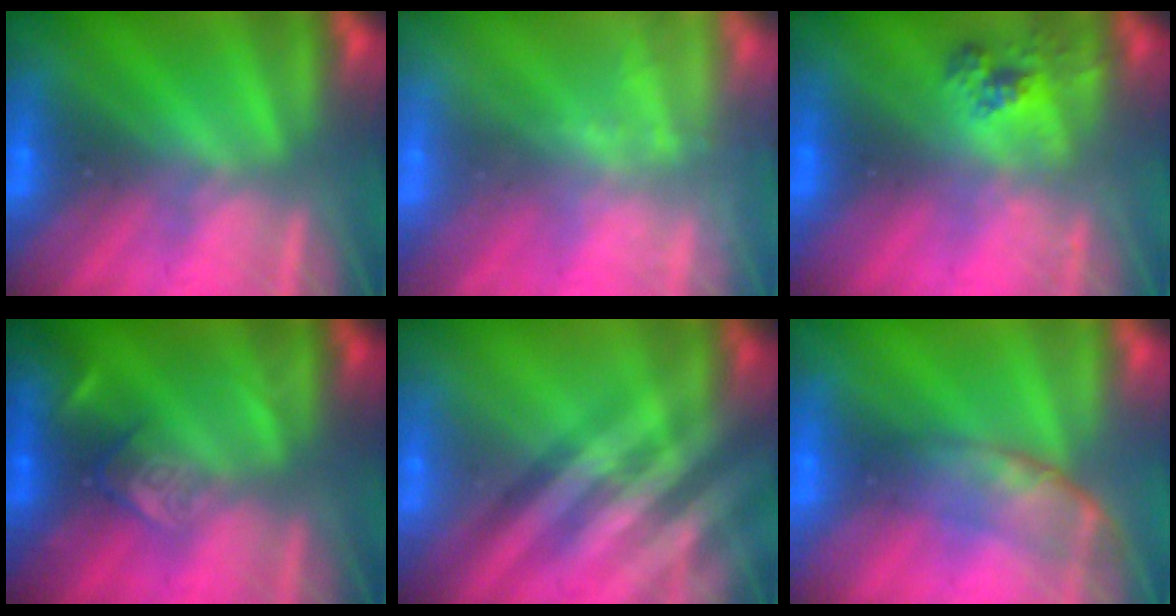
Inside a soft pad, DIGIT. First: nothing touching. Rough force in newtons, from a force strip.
{"total": 2.4}
{"total": 2.6}
{"total": 2.4}
{"total": 2.4}
{"total": 2.6}